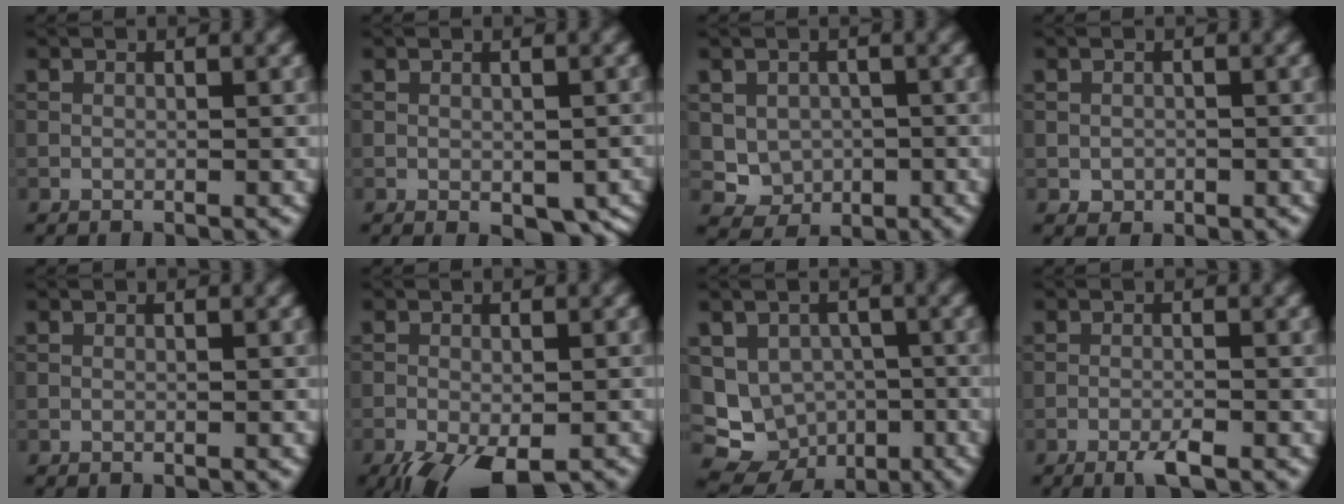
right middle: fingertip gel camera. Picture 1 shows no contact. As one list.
[{"total": 3.6, "force": [-1.4, 1.8, 2.7], "torque": [-0.036, -0.016, -0.009]}, {"total": 3.1, "force": [0.0, 2.8, 1.4], "torque": [-0.024, -0.012, 0.005]}, {"total": 1.0, "force": [-0.2, 0.9, 0.4], "torque": [-0.005, -0.006, -0.004]}, {"total": 0.0}, {"total": 7.0, "force": [-4.4, 2.5, 4.8], "torque": [-0.079, -0.023, -0.070]}, {"total": 7.5, "force": [-2.3, 6.5, 3.1], "torque": [-0.039, -0.005, -0.038]}, {"total": 1.9, "force": [-1.2, 0.2, 1.5], "torque": [-0.026, -0.001, -0.025]}]